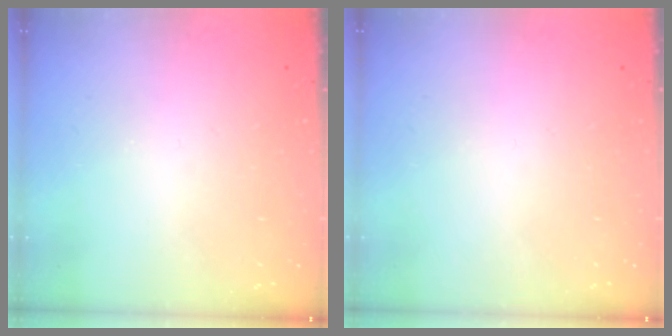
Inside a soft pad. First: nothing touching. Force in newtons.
{"total": 1.7, "press": 1.7, "slide": 0.1}